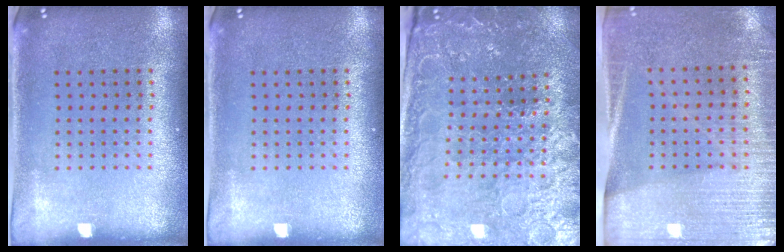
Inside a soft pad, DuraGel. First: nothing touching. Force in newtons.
{"total": 0.0}
{"total": 3.4, "press": 3.4, "slide": 0.3}
{"total": 3.1, "press": 2.8, "slide": 1.3}